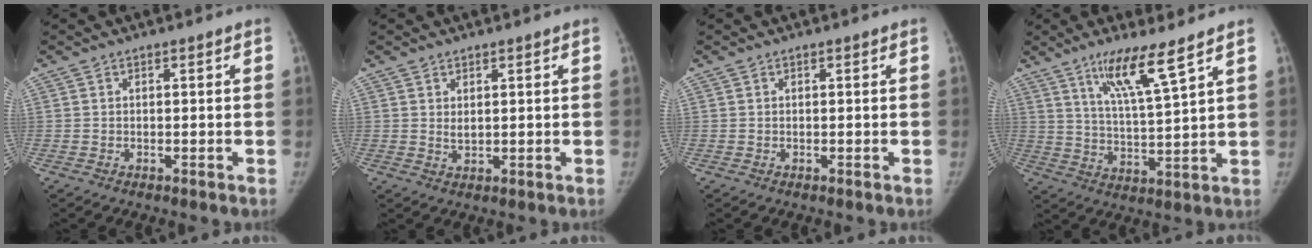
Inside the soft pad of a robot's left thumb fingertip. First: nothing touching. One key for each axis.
{"total": 1.3, "fx": 0.6, "fy": 0.8, "fz": 1.0, "tx": -0.011, "ty": -0.012, "tz": 0.012}
{"total": 0.0}
{"total": 10.3, "fx": 6.6, "fy": 0.5, "fz": 7.9, "tx": -0.144, "ty": -0.043, "tz": 0.127}